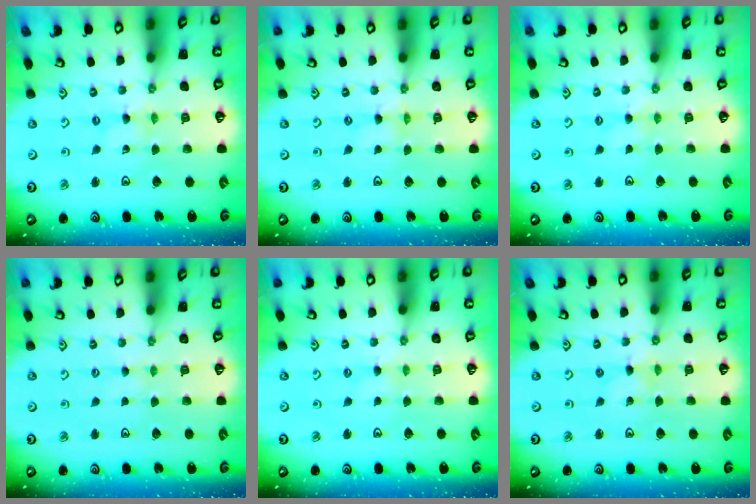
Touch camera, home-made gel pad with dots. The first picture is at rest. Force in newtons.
{"total": 0.0}
{"total": 1.7, "press": 1.7, "slide": 0.4}
{"total": 1.2, "press": 1.2, "slide": 0.2}
{"total": 1.0, "press": 1.0, "slide": 0.3}
{"total": 1.4, "press": 1.4, "slide": 0.2}